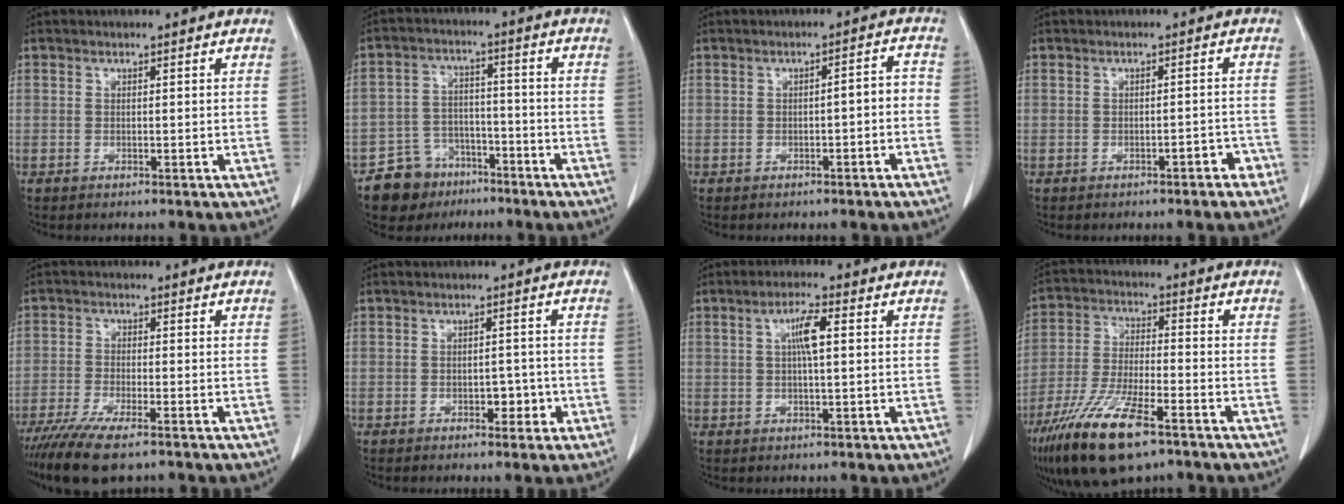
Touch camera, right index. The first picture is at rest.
{"total": 7.9, "force": [-5.4, 5.7, 0.8], "torque": [-0.015, 0.019, -0.088]}
{"total": 3.0, "force": [-1.1, 0.9, 2.7], "torque": [-0.035, 0.016, -0.014]}
{"total": 2.2, "force": [-1.6, 0.8, 1.4], "torque": [-0.018, 0.004, -0.019]}
{"total": 9.4, "force": [-7.0, 1.5, 6.2], "torque": [-0.107, -0.022, -0.116]}
{"total": 2.8, "force": [-1.0, 1.7, 2.0], "torque": [-0.021, 0.006, -0.009]}
{"total": 4.4, "force": [1.0, 0.6, 4.3], "torque": [-0.080, 0.006, 0.017]}
{"total": 14.3, "force": [-9.1, 3.2, 10.6], "torque": [-0.216, -0.027, -0.162]}